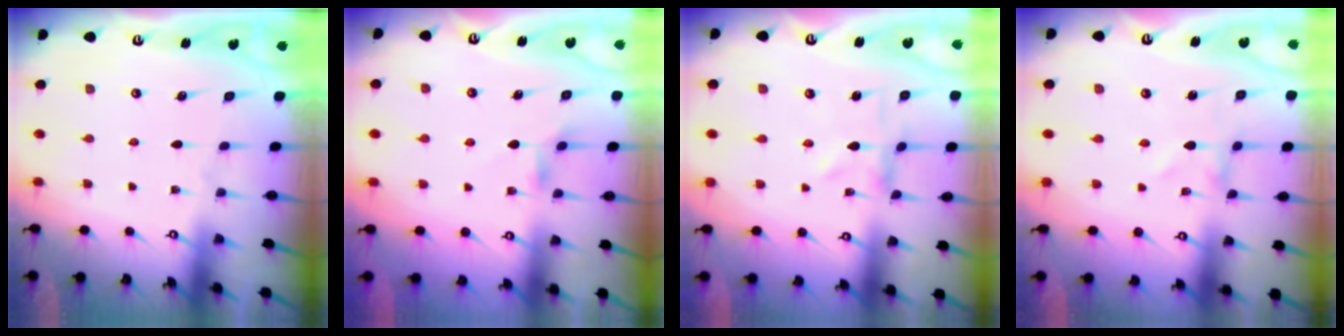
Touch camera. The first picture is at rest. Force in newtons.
{"total": 2.9, "press": 2.9, "slide": 0.4}
{"total": 0.7, "press": 0.7, "slide": 0.2}
{"total": 0.0}